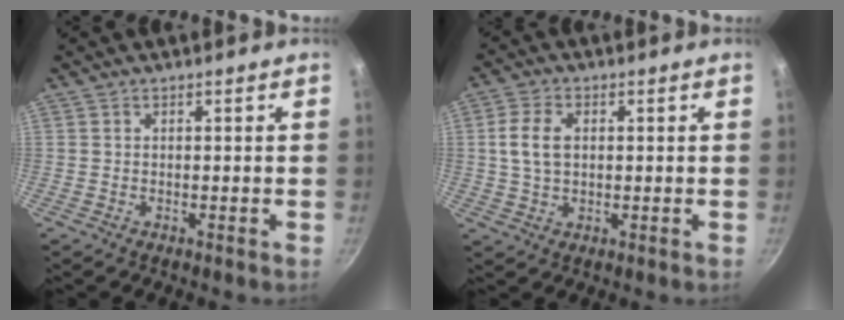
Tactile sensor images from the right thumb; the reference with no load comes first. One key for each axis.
{"total": 6.5, "fx": 1.1, "fy": 4.2, "fz": 4.8, "tx": -0.097, "ty": 0.003, "tz": 0.020}